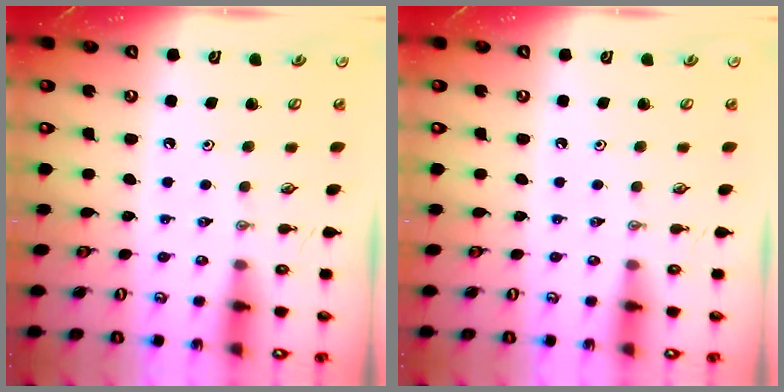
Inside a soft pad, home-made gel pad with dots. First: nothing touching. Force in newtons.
{"total": 0.0}